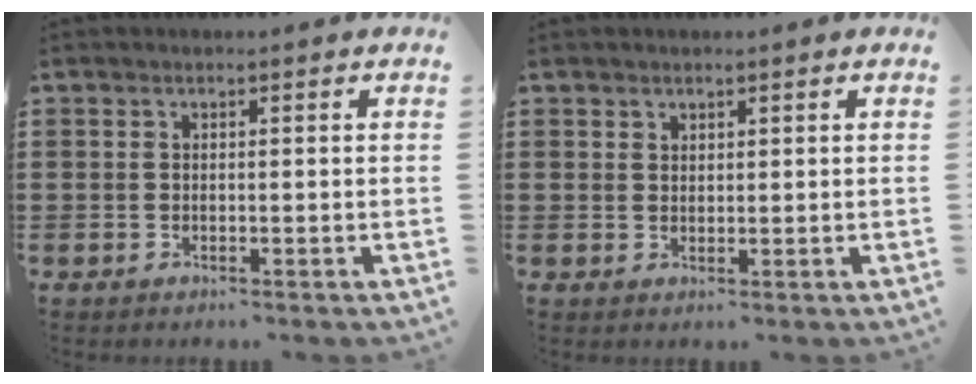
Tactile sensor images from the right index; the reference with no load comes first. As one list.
[{"total": 1.3, "force": [1.1, 0.7, 0.1], "torque": [-0.003, 0.002, 0.022]}]